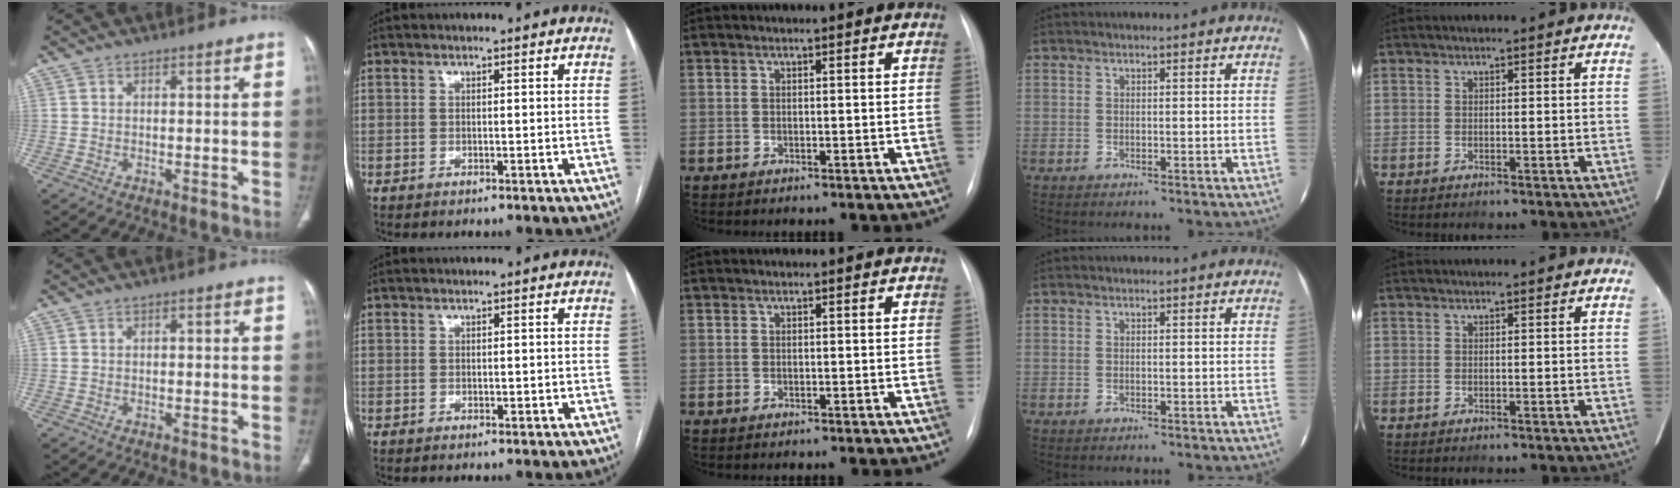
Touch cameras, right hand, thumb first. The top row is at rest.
{"thumb": {"total": 0.9, "force": [0.1, 0.5, 0.7], "torque": [-0.012, 0.004, 0.001]}, "index": {"total": 0.9, "force": [-0.1, 0.5, 0.8], "torque": [-0.012, 0.000, 0.002]}}